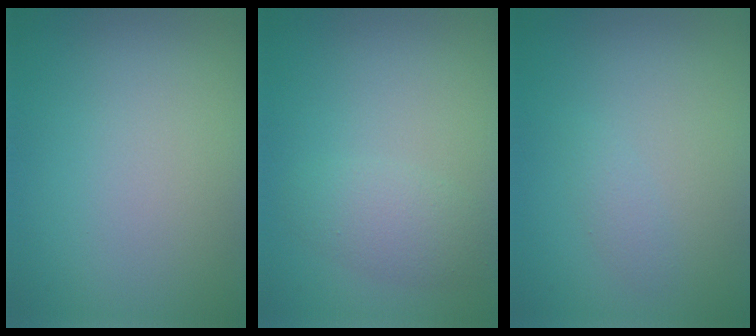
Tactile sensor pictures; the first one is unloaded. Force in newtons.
{"total": 2.4, "press": 2.4, "slide": 0.1}
{"total": 0.8, "press": 0.8, "slide": 0.0}